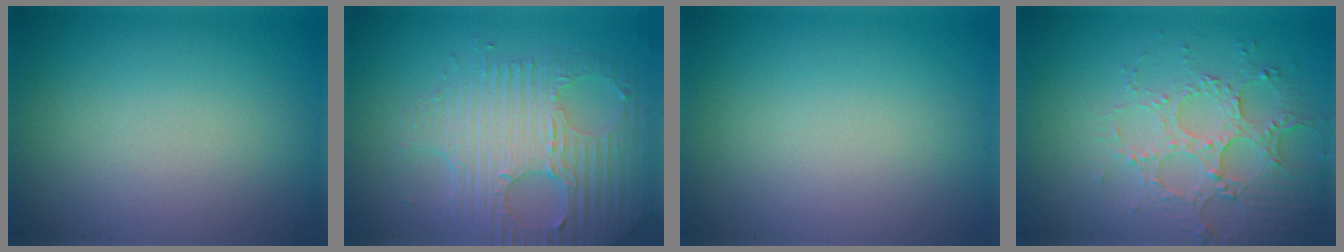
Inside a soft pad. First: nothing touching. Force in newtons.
{"total": 7.5, "press": 5.2, "slide": 5.4}
{"total": 0.0}
{"total": 4.2, "press": 3.9, "slide": 1.6}